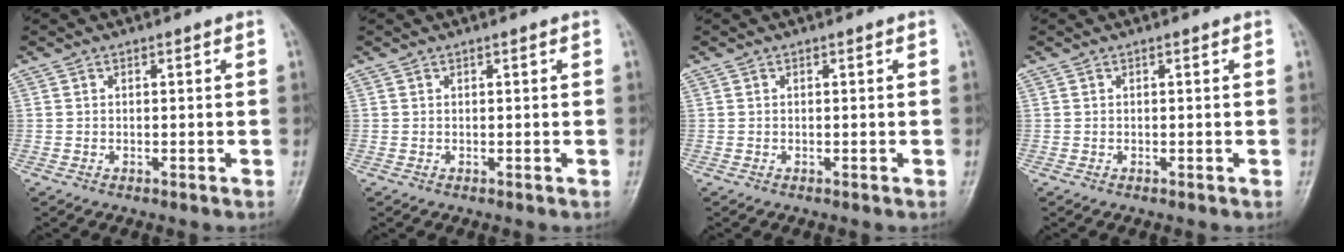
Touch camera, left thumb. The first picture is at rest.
{"total": 0.0}
{"total": 0.0}
{"total": 0.0}